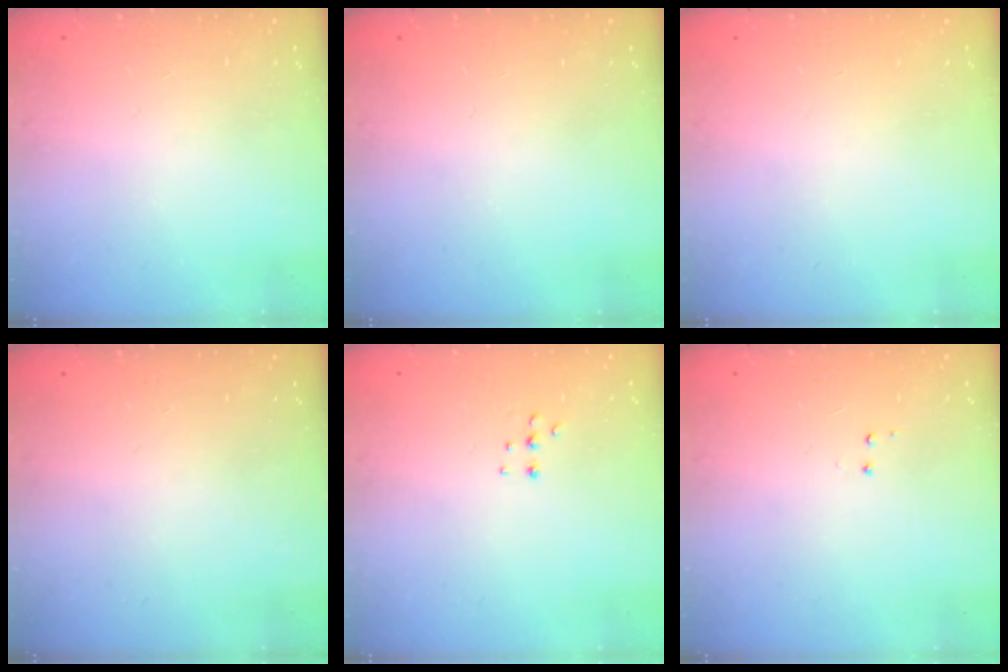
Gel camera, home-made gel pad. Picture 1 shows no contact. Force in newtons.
{"total": 0.0}
{"total": 0.0}
{"total": 0.0}
{"total": 3.6, "press": 3.5, "slide": 0.9}
{"total": 4.0, "press": 4.0, "slide": 0.4}